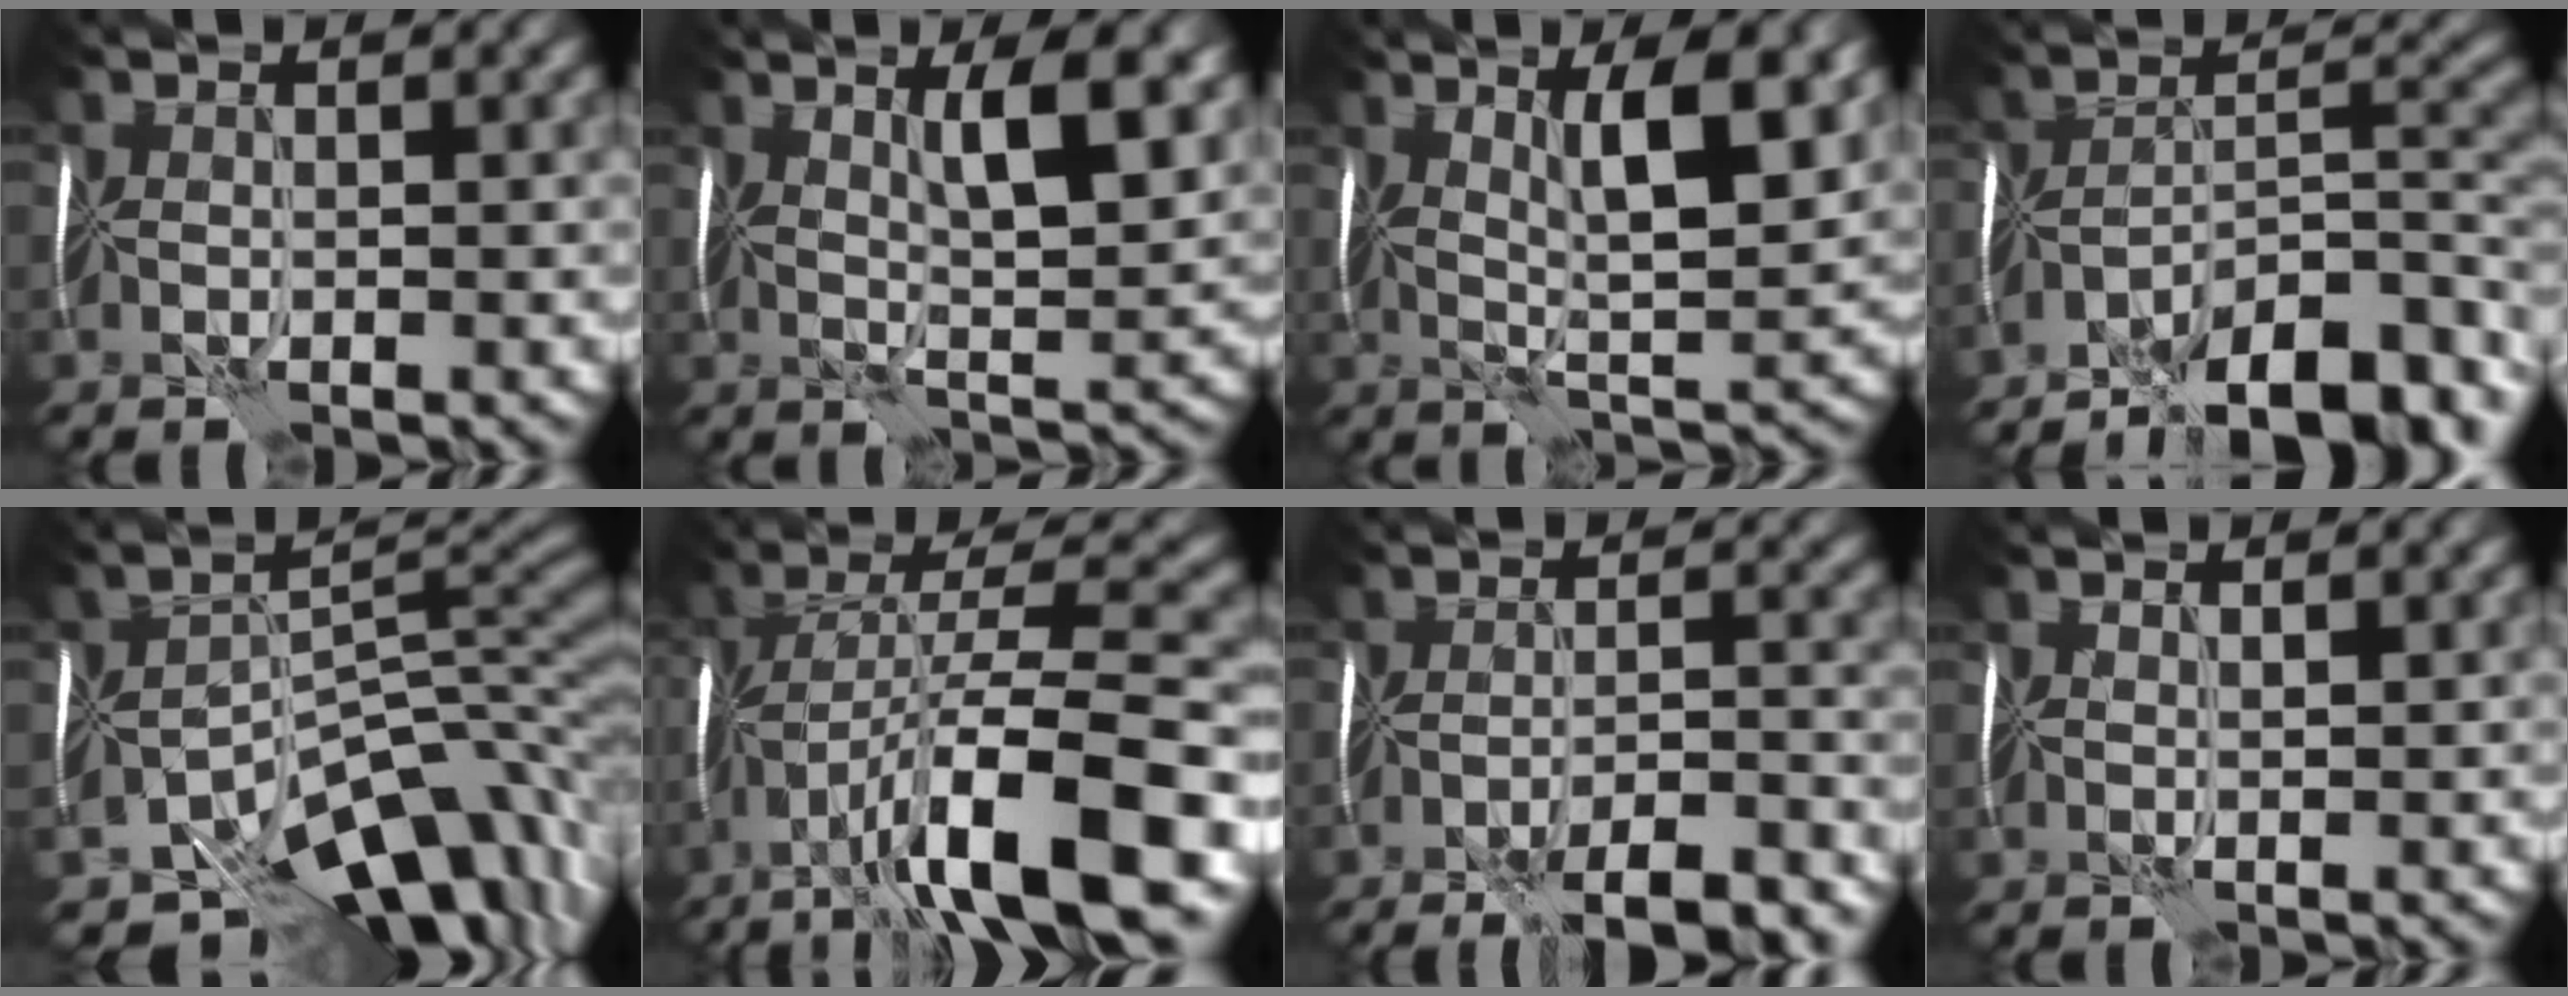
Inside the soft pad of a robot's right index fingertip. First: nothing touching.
{"total": 6.8, "force": [2.6, 1.5, 6.1], "torque": [-0.100, 0.004, 0.039]}
{"total": 7.0, "force": [2.4, 1.5, 6.5], "torque": [-0.109, 0.003, 0.036]}
{"total": 11.0, "force": [-8.3, 2.9, 6.7], "torque": [-0.084, 0.018, -0.150]}
{"total": 11.1, "force": [-7.8, 4.7, 6.4], "torque": [-0.079, 0.003, -0.136]}
{"total": 12.1, "force": [-6.1, 2.3, 10.2], "torque": [-0.172, 0.024, -0.107]}
{"total": 8.7, "force": [-7.1, 1.8, 4.8], "torque": [-0.059, -0.003, -0.092]}
{"total": 0.7, "force": [0.7, -0.3, 0.2], "torque": [0.001, 0.007, 0.009]}